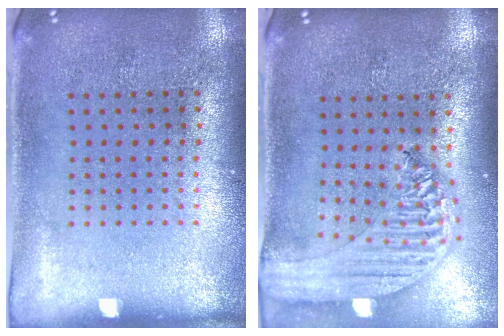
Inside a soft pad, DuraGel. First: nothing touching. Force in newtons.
{"total": 2.2, "press": 2.0, "slide": 0.9}